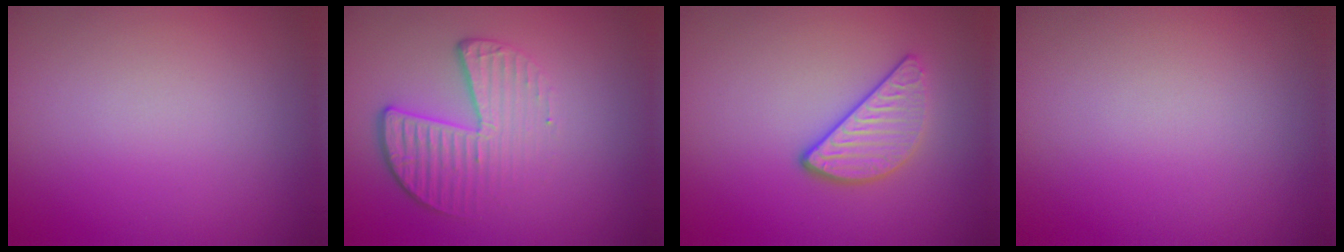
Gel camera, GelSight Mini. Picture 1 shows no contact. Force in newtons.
{"total": 4.4, "press": 2.9, "slide": 3.3}
{"total": 3.0, "press": 2.6, "slide": 1.3}
{"total": 0.0}